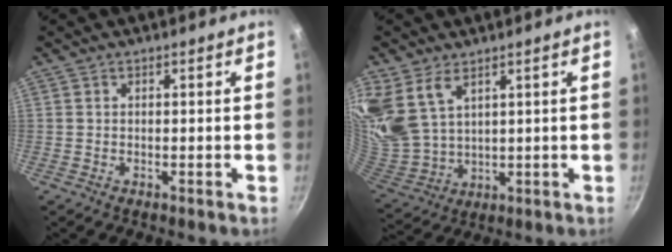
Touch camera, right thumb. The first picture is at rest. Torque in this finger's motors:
{"motor_torque": [0.50, 3.31, 1.58, 0.66, 0.64]}